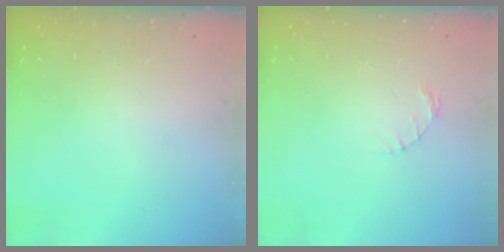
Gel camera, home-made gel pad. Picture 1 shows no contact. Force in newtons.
{"total": 1.4, "press": 1.4, "slide": 0.2}